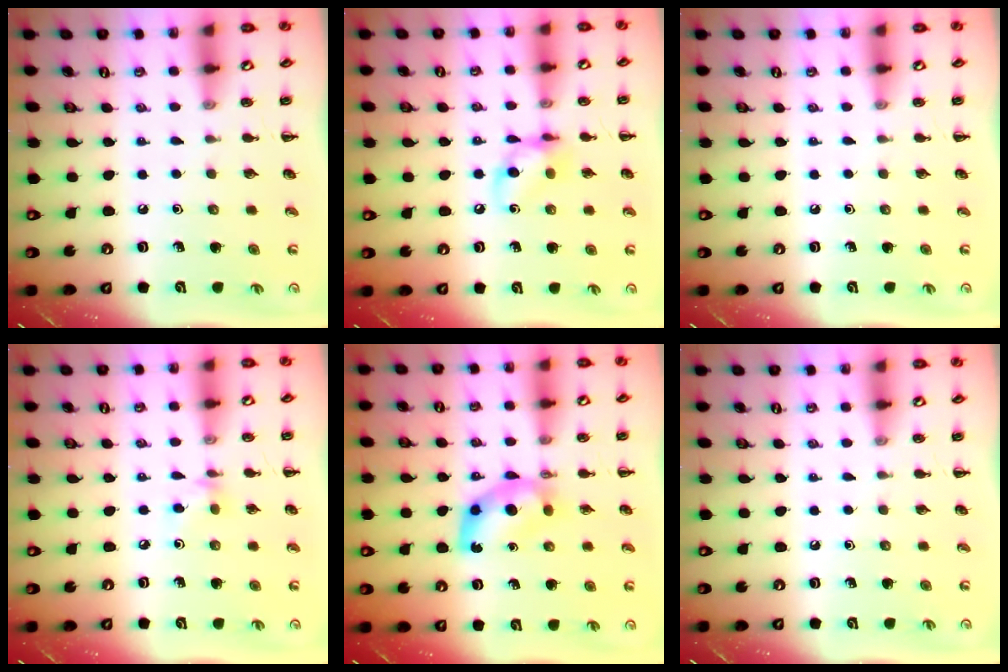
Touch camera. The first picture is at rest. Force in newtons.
{"total": 9.3, "press": 9.3, "slide": 1.2}
{"total": 0.0}
{"total": 4.7, "press": 4.6, "slide": 1.2}
{"total": 7.4, "press": 7.4, "slide": 0.8}
{"total": 0.0}